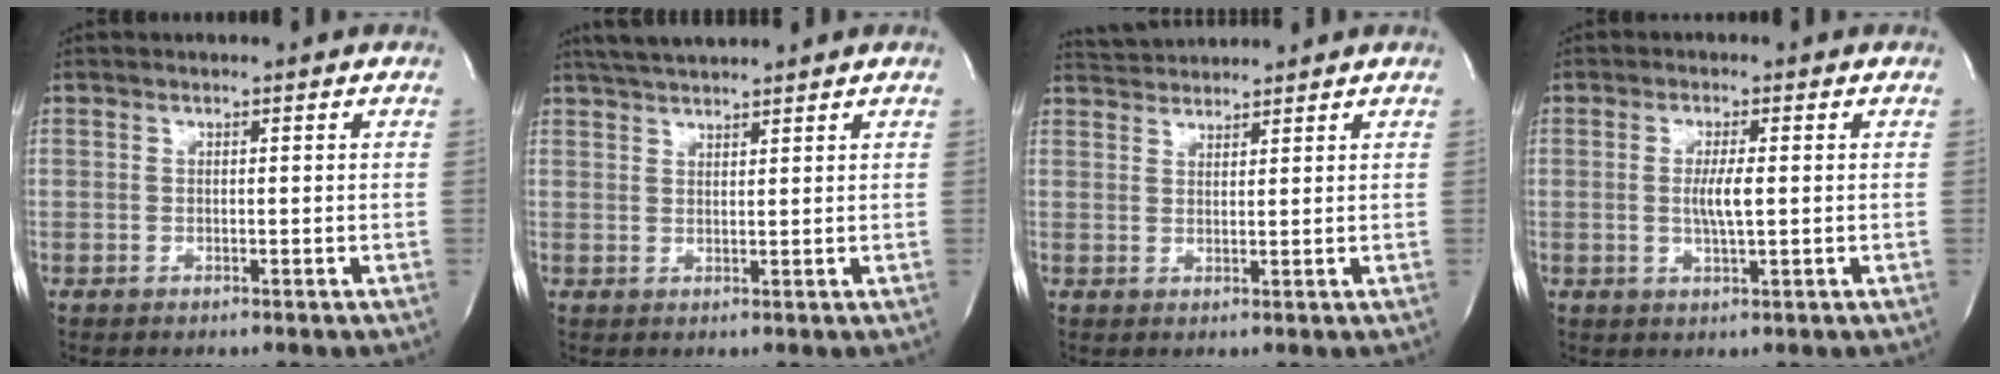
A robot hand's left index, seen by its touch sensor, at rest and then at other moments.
{"total": 5.3, "force": [4.9, 0.1, 2.1], "torque": [-0.041, 0.027, 0.090]}
{"total": 3.9, "force": [3.8, 0.1, 0.0], "torque": [-0.011, 0.024, 0.073]}
{"total": 3.6, "force": [-0.1, 0.3, 3.6], "torque": [-0.071, -0.004, 0.002]}